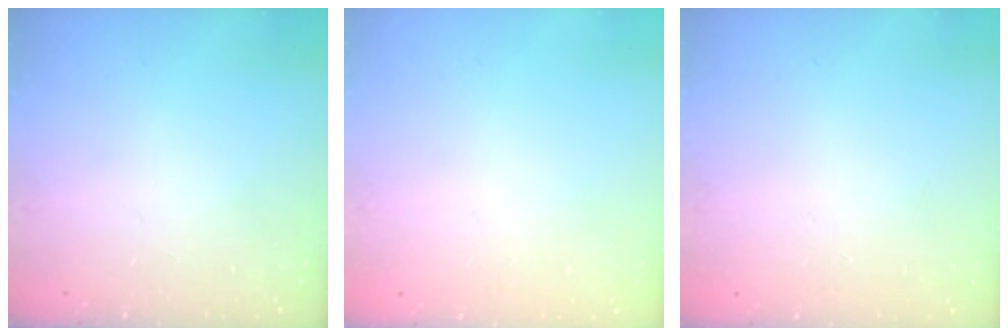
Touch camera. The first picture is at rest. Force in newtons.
{"total": 0.0}
{"total": 0.0}